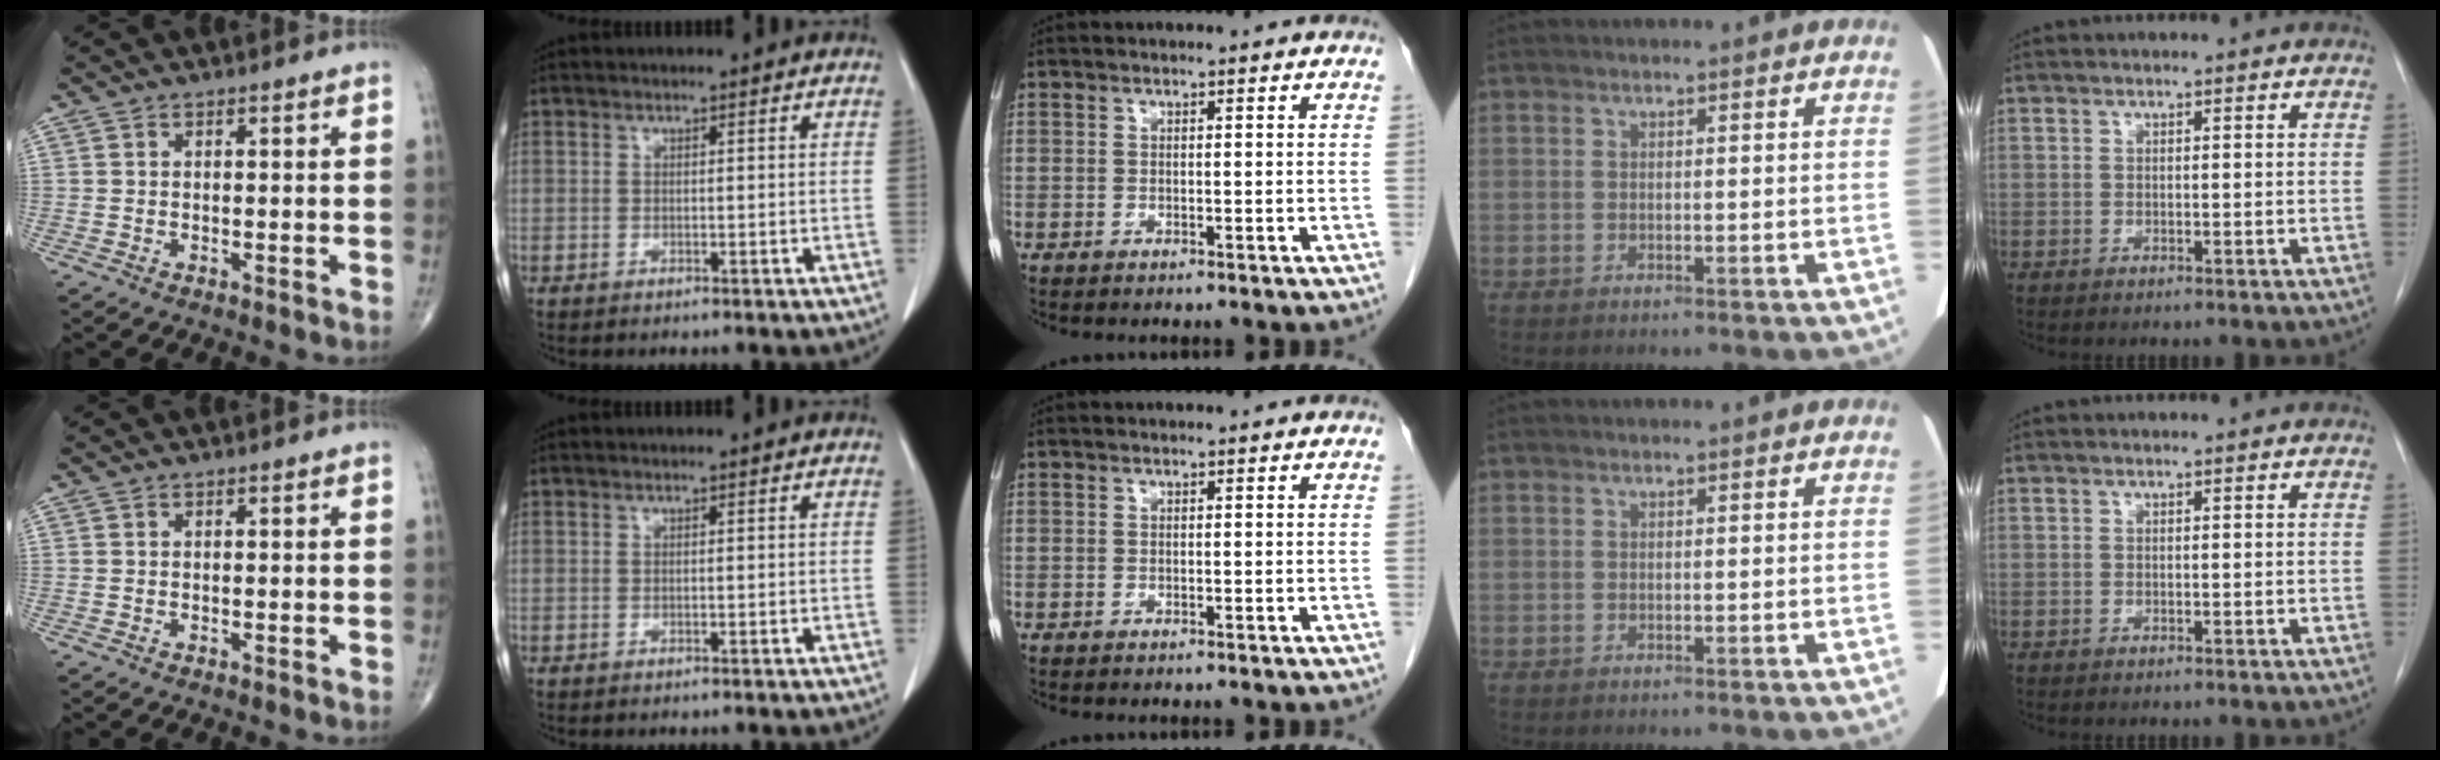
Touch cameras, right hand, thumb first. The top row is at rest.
{}